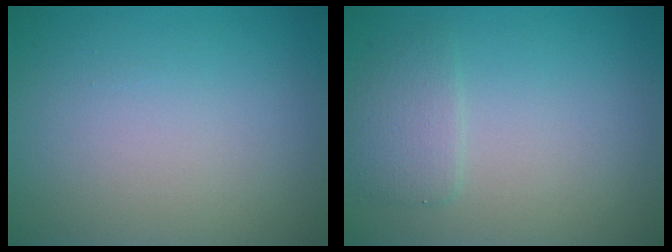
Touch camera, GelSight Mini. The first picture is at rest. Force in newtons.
{"total": 2.0, "press": 2.0, "slide": 0.2}